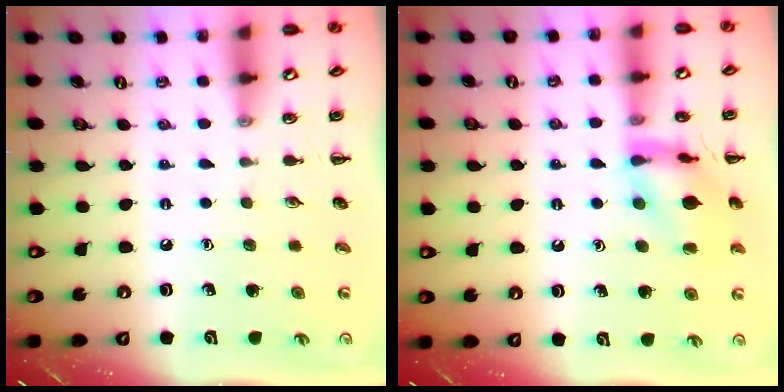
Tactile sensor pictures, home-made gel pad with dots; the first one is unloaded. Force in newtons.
{"total": 12.4, "press": 12.4, "slide": 0.6}